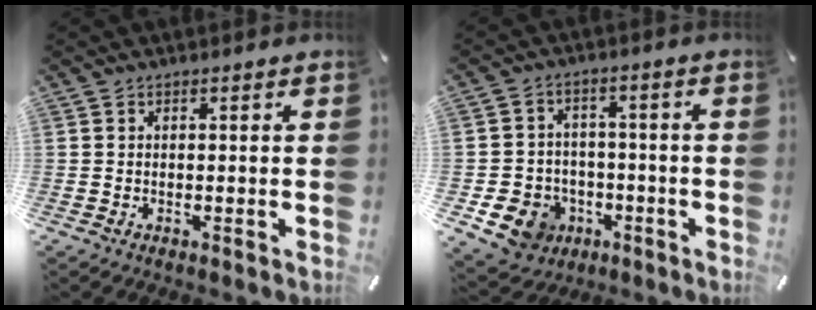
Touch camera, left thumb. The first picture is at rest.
{"total": 9.0, "force": [-3.9, 7.6, 2.9], "torque": [-0.064, 0.032, -0.066]}